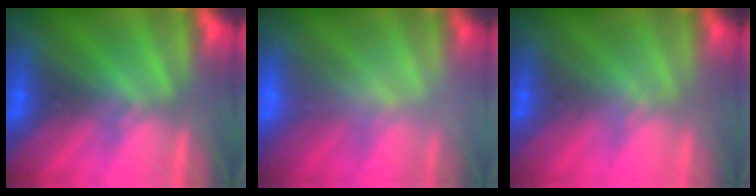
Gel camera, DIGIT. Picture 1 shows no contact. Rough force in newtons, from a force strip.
{"total": 2.2}
{"total": 2.1}